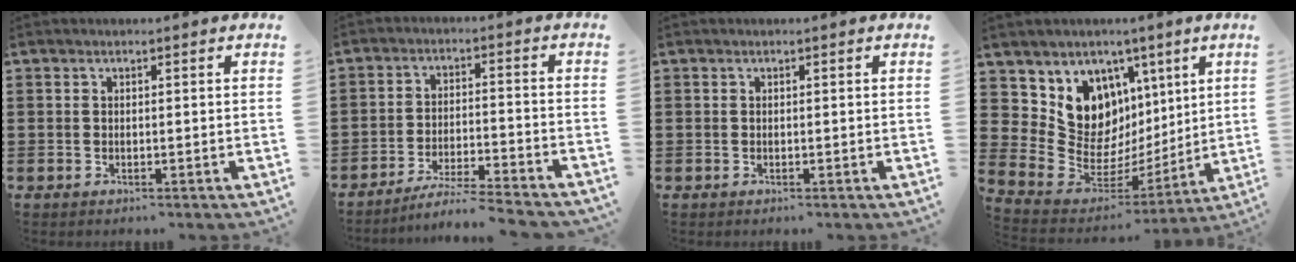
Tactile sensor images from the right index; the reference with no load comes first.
{"total": 5.2, "force": [-4.9, -0.4, 1.7], "torque": [-0.037, -0.010, -0.098]}
{"total": 0.0}
{"total": 11.8, "force": [5.3, 9.9, 3.4], "torque": [-0.090, -0.054, 0.109]}